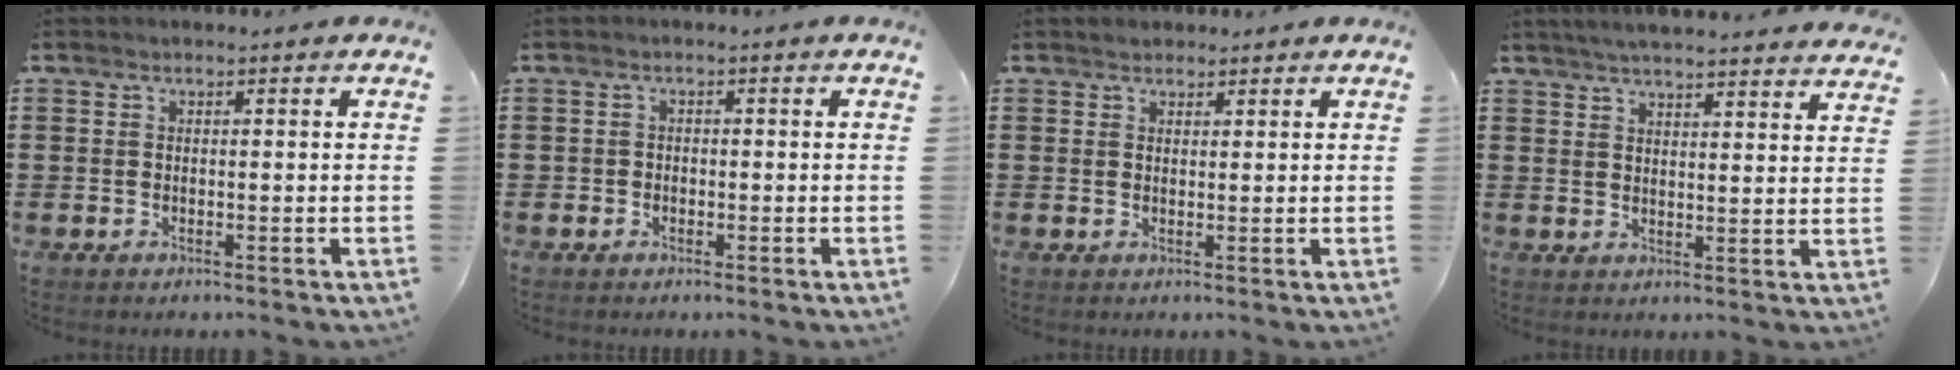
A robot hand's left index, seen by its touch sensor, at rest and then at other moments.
{"total": 1.1, "force": [-0.6, 0.9, 0.0], "torque": [-0.004, 0.003, -0.015]}
{"total": 1.3, "force": [1.2, 0.6, 0.0], "torque": [-0.003, 0.003, 0.025]}
{"total": 4.4, "force": [4.3, -0.4, 1.0], "torque": [-0.033, -0.020, 0.076]}